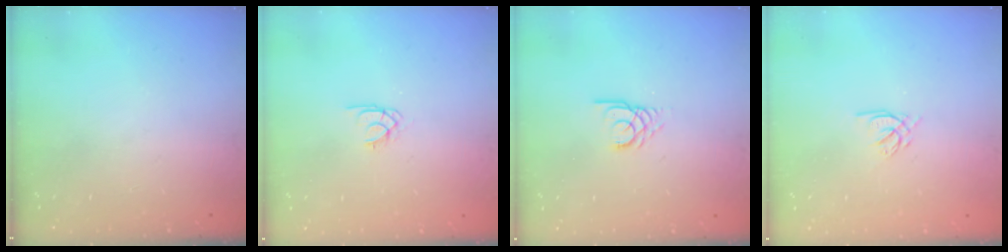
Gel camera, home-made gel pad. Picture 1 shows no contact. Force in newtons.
{"total": 1.8, "press": 1.8, "slide": 0.3}
{"total": 3.0, "press": 3.0, "slide": 0.3}
{"total": 2.4, "press": 2.4, "slide": 0.3}